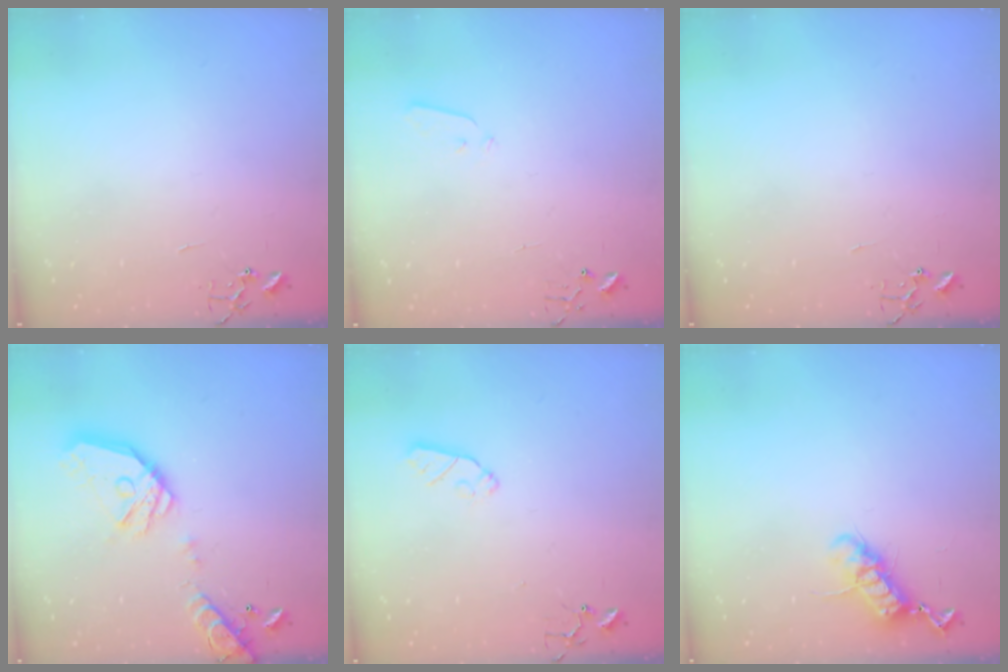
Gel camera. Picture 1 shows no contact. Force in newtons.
{"total": 3.0, "press": 2.9, "slide": 0.7}
{"total": 0.0}
{"total": 19.0, "press": 18.9, "slide": 2.0}
{"total": 6.6, "press": 6.6, "slide": 0.2}
{"total": 11.7, "press": 11.6, "slide": 1.2}